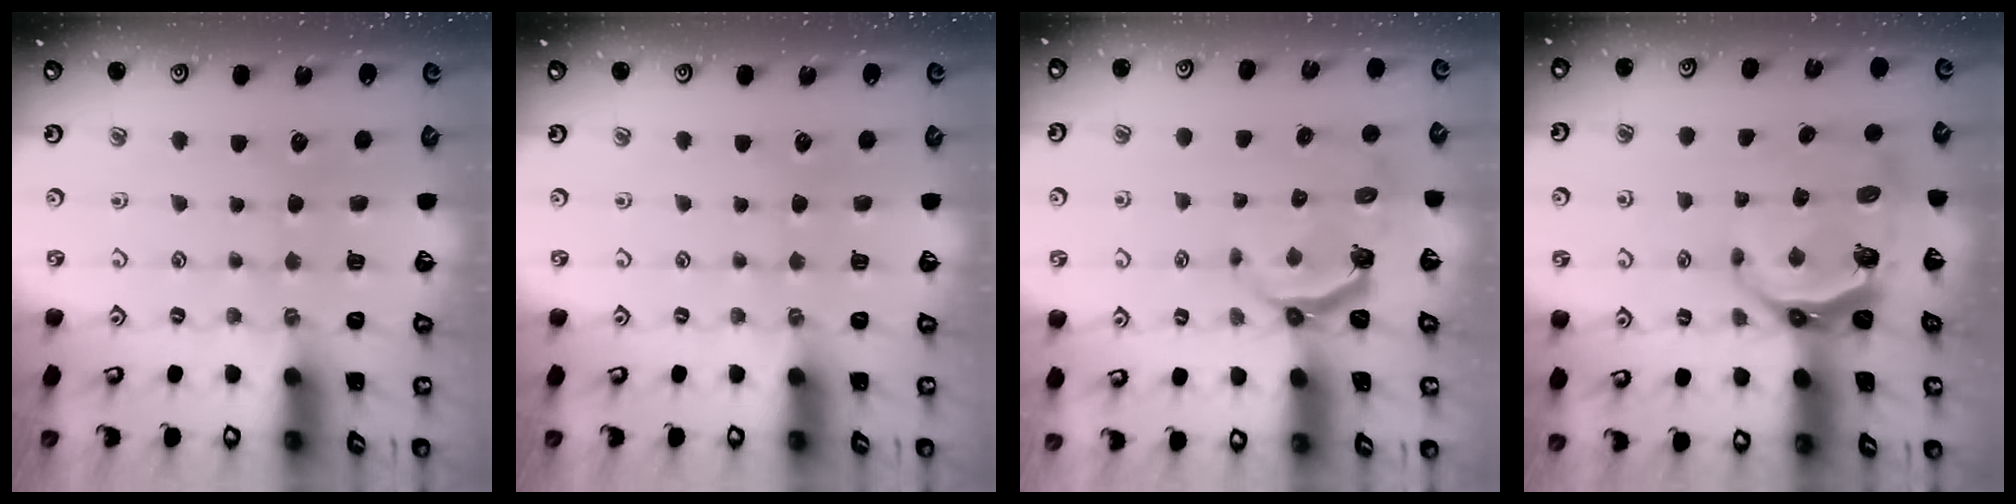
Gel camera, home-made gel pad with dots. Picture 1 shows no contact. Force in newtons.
{"total": 0.0}
{"total": 4.4, "press": 2.9, "slide": 3.3}
{"total": 8.8, "press": 7.8, "slide": 3.9}